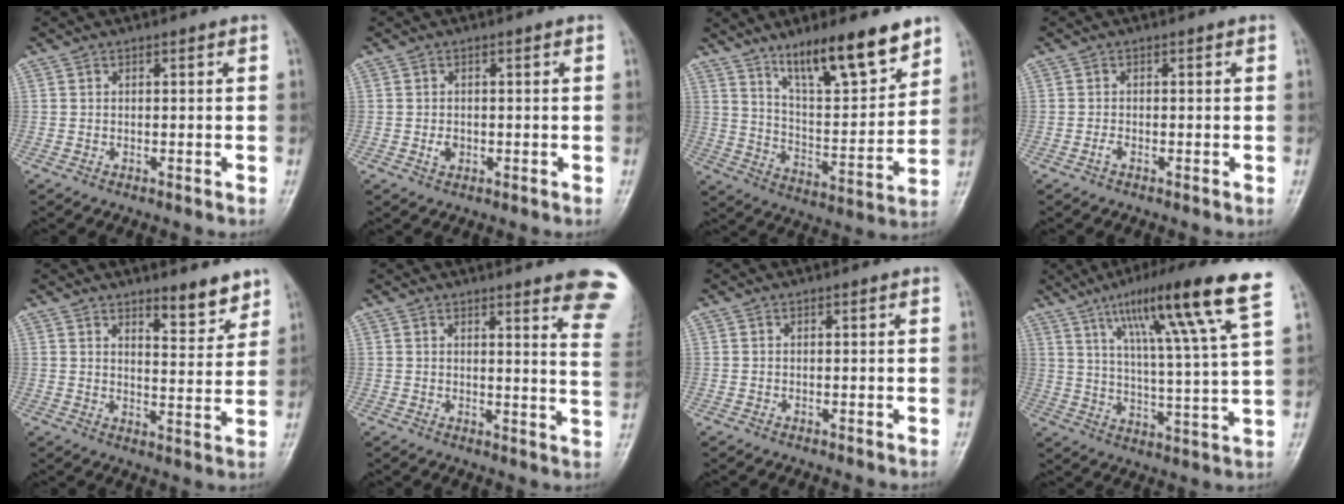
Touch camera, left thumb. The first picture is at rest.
{"total": 1.6, "force": [-0.4, 1.3, 1.0], "torque": [-0.012, 0.002, -0.006]}
{"total": 16.7, "force": [11.6, 4.2, 11.2], "torque": [-0.152, -0.070, 0.201]}
{"total": 0.8, "force": [-0.5, 0.3, 0.6], "torque": [-0.014, 0.002, -0.012]}
{"total": 6.7, "force": [5.2, 2.0, 3.7], "torque": [-0.033, -0.042, 0.074]}
{"total": 13.1, "force": [9.7, 1.5, 8.7], "torque": [-0.075, -0.060, 0.094]}
{"total": 0.0}
{"total": 18.7, "force": [10.7, 1.1, 15.4], "torque": [-0.233, -0.038, 0.162]}